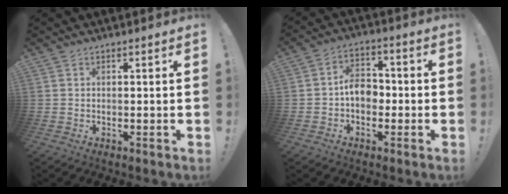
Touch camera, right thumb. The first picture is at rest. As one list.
[{"total": 8.0, "force": [-1.3, 5.9, 5.2], "torque": [-0.081, 0.017, -0.022]}]